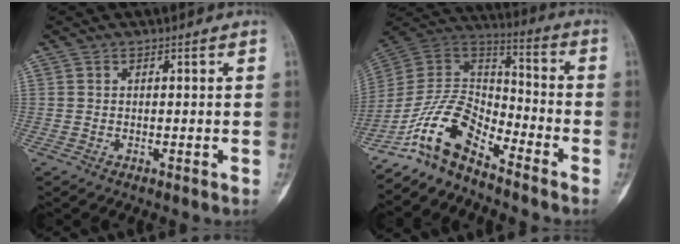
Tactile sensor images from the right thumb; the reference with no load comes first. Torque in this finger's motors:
{"motor_torque": [0.31, 0.14, 1.38, -1.40, 0.19]}